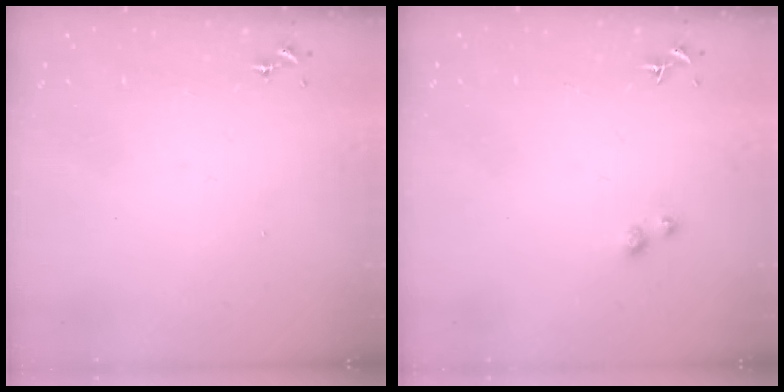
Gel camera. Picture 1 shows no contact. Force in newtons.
{"total": 3.0, "press": 3.0, "slide": 0.1}